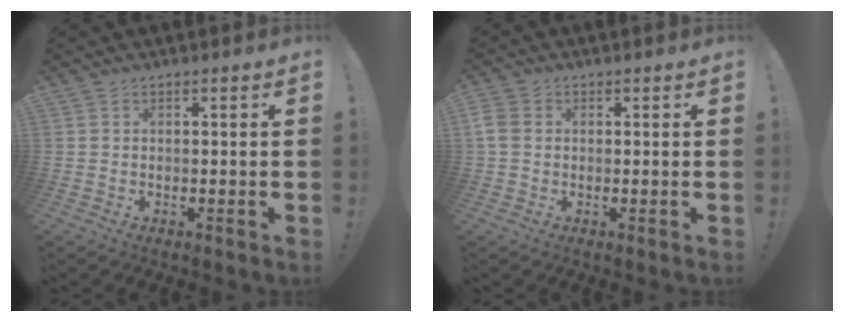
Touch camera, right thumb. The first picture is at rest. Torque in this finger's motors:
{"motor_torque": [0.02, 0.33, 0.44, -0.29, 0.00]}